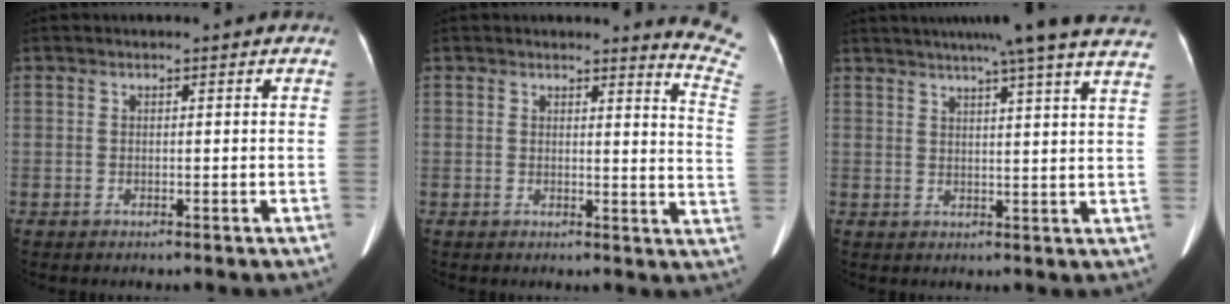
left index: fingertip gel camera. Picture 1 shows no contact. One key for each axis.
{"total": 8.6, "fx": 8.5, "fy": -1.2, "fz": 0.6, "tx": -0.004, "ty": -0.114, "tz": 0.064}
{"total": 20.5, "fx": 17.4, "fy": -0.9, "fz": 10.9, "tx": -0.172, "ty": -0.008, "tz": 0.212}